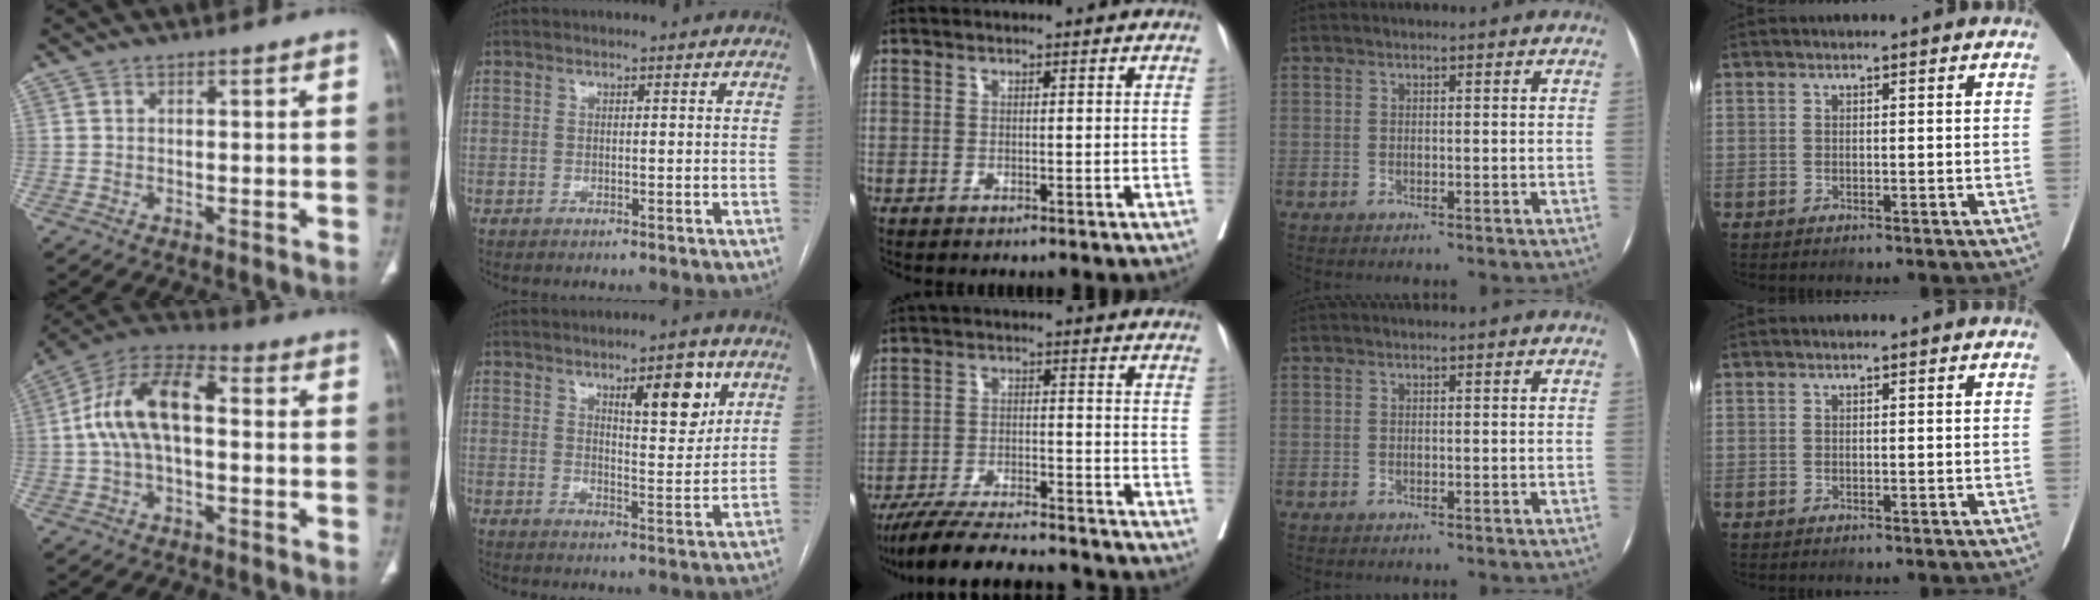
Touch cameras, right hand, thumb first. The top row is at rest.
{"thumb": {"total": 13.9, "force": [0.4, 7.4, 11.7], "torque": [-0.216, 0.043, -0.004]}, "index": {"total": 8.2, "force": [4.3, 2.1, 6.6], "torque": [-0.099, -0.003, 0.065]}, "middle": {"total": 17.1, "force": [-15.6, 2.1, 6.7], "torque": [-0.123, -0.011, -0.238]}}